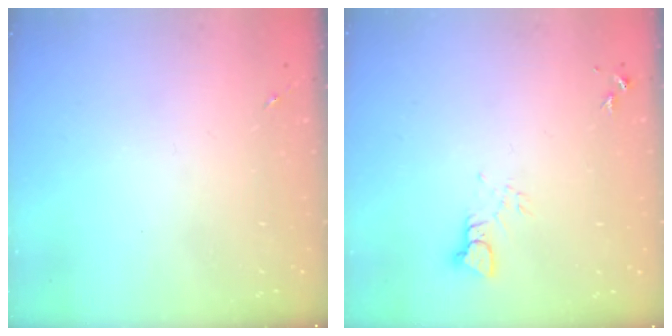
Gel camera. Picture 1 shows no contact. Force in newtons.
{"total": 3.3, "press": 3.3, "slide": 0.3}